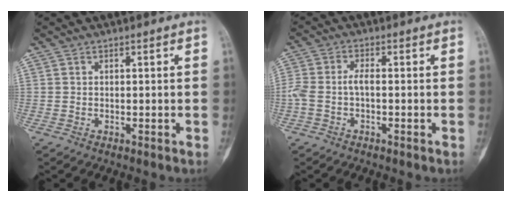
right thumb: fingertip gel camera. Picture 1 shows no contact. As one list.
[{"total": 4.7, "force": [-0.8, 2.3, 4.0], "torque": [-0.107, 0.018, -0.017]}]